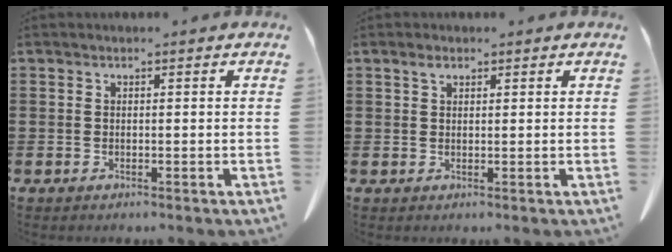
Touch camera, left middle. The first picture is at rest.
{"total": 1.6, "force": [1.0, 0.7, 1.0], "torque": [-0.024, 0.002, 0.019]}